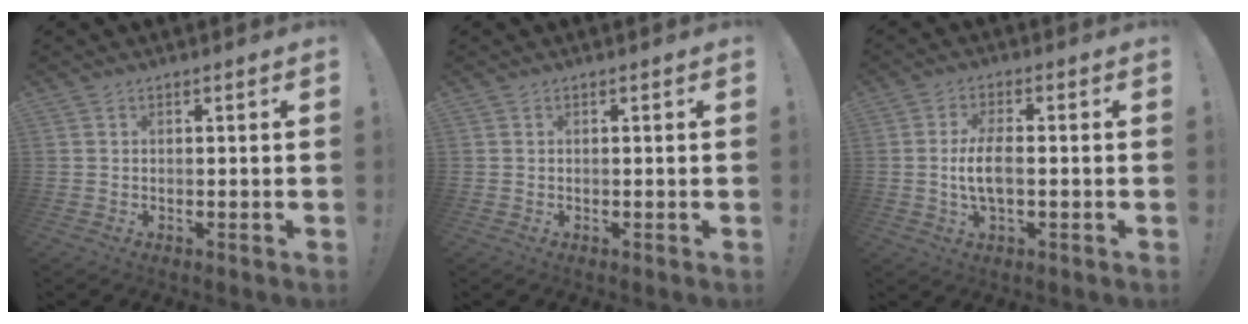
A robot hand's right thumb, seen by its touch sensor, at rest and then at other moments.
{"total": 0.0}
{"total": 6.8, "force": [-0.7, 2.4, 6.3], "torque": [-0.126, -0.002, -0.014]}